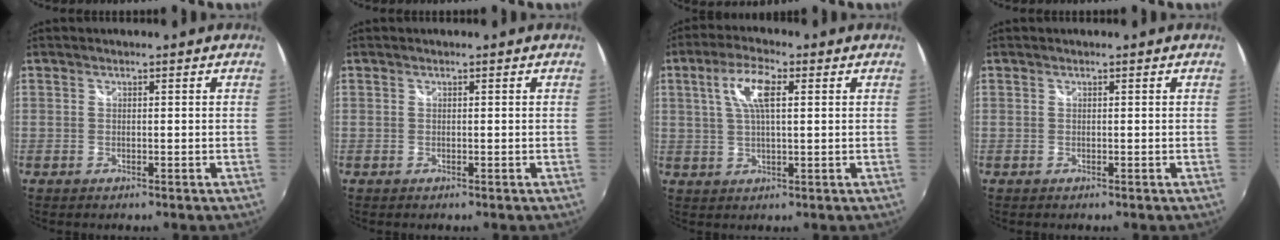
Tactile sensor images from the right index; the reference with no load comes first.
{"total": 0.0}
{"total": 7.3, "force": [2.2, 2.4, 6.6], "torque": [-0.128, 0.013, 0.042]}
{"total": 0.0}